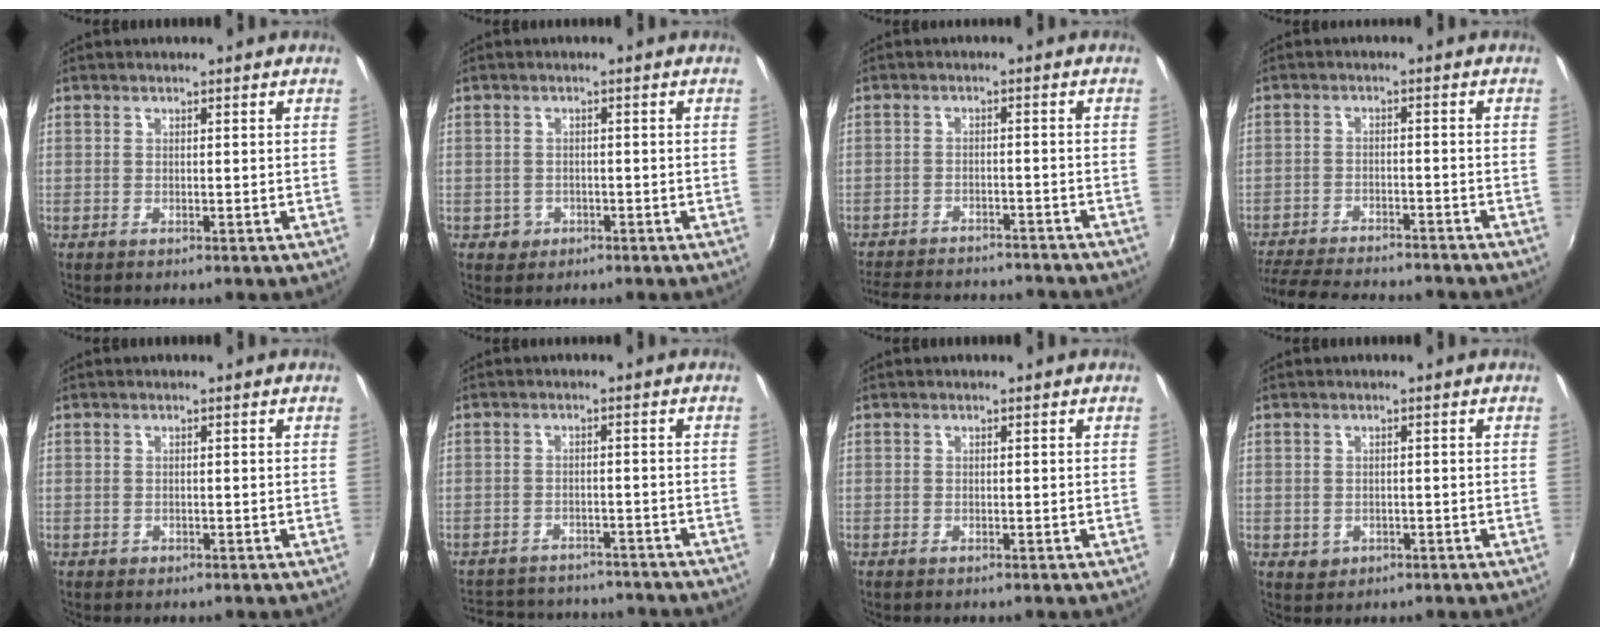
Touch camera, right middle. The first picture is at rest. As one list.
[{"total": 3.1, "force": [-1.1, 2.9, 0.6], "torque": [-0.019, 0.001, -0.014]}, {"total": 18.2, "force": [-15.8, 5.1, 7.3], "torque": [-0.155, -0.010, -0.213]}, {"total": 16.4, "force": [-14.4, 3.4, 7.1], "torque": [-0.151, -0.027, -0.215]}, {"total": 0.6, "force": [-0.4, 0.5, 0.0], "torque": [-0.001, -0.003, -0.005]}, {"total": 16.5, "force": [-14.2, 6.0, 5.9], "torque": [-0.128, 0.012, -0.185]}, {"total": 0.0}, {"total": 2.0, "force": [-0.4, 1.8, 0.7], "torque": [-0.014, -0.002, -0.002]}]